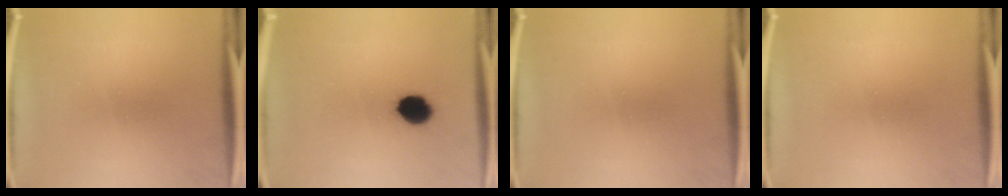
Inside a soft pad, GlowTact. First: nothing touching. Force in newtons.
{"total": 7.0}
{"total": 0.0}
{"total": 0.0}